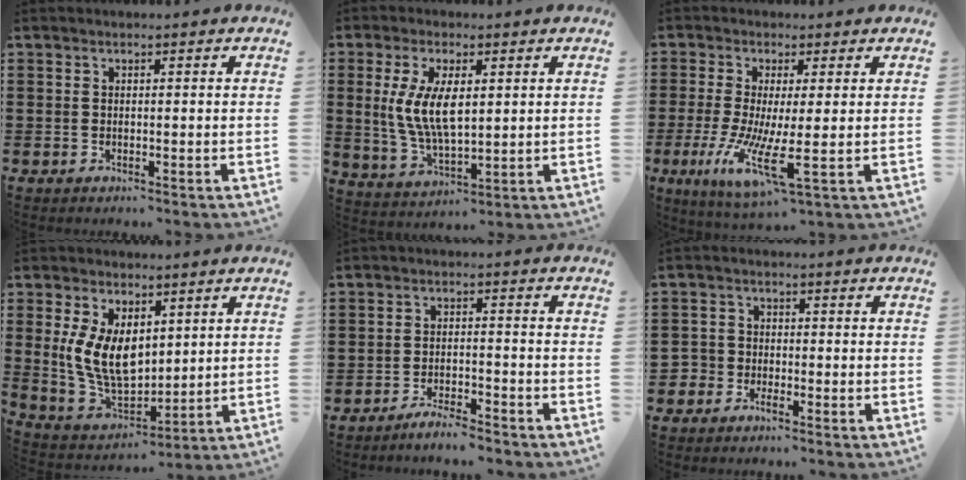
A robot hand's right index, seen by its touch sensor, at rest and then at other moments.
{"total": 8.4, "force": [1.1, 3.8, 7.4], "torque": [-0.157, 0.005, 0.018]}
{"total": 8.5, "force": [-1.9, 1.2, 8.2], "torque": [-0.170, -0.018, -0.031]}
{"total": 9.3, "force": [2.4, 5.9, 6.8], "torque": [-0.160, 0.002, 0.046]}
{"total": 3.5, "force": [-3.4, 0.0, 0.8], "torque": [-0.017, 0.005, -0.068]}
{"total": 2.4, "force": [-1.9, 1.5, 0.1], "torque": [-0.012, 0.002, -0.043]}